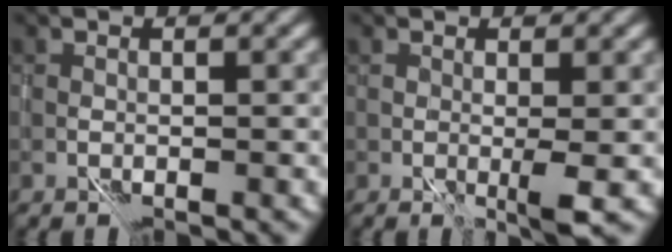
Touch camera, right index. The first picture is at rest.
{"total": 1.7, "force": [1.1, -0.2, 1.3], "torque": [-0.021, 0.002, 0.019]}